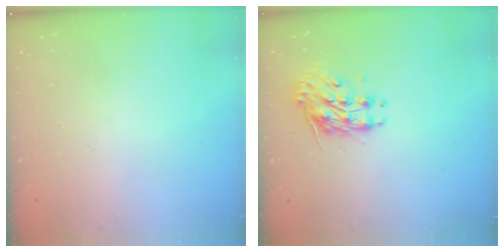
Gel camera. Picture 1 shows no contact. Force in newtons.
{"total": 8.9, "press": 8.9, "slide": 0.3}